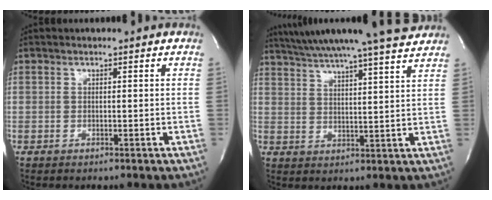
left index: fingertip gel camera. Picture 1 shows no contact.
{"total": 18.7, "force": [16.6, -0.3, 8.4], "torque": [-0.144, -0.004, 0.237]}